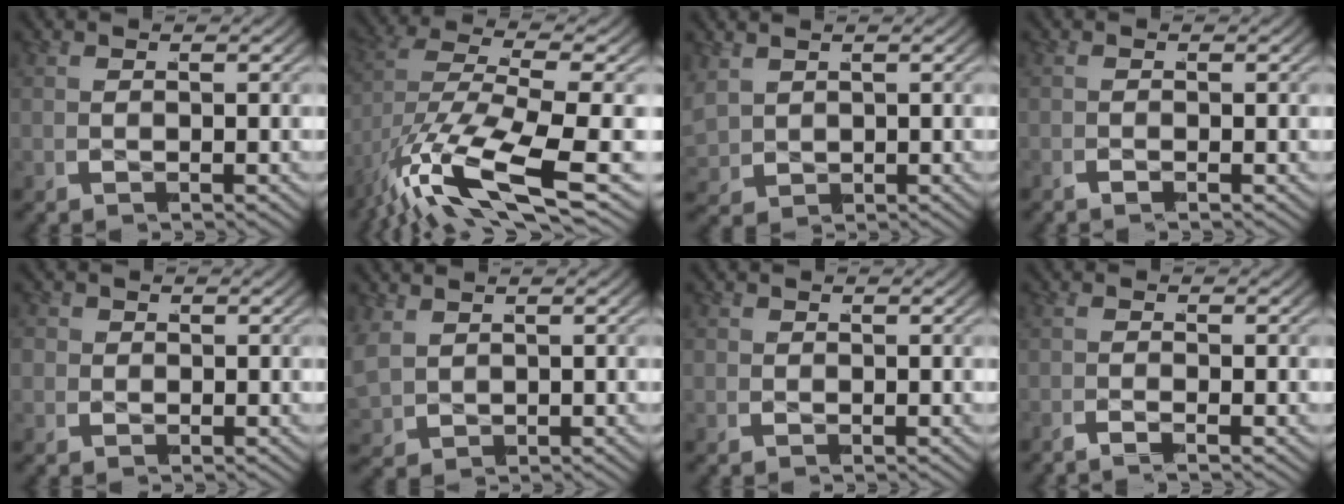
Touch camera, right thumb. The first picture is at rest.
{"total": 9.0, "force": [-2.2, 3.7, 7.8], "torque": [-0.180, -0.033, -0.022]}
{"total": 2.3, "force": [0.7, 1.9, 1.0], "torque": [-0.029, -0.010, 0.023]}
{"total": 0.7, "force": [-0.7, 0.1, 0.1], "torque": [-0.005, -0.004, -0.016]}
{"total": 2.2, "force": [0.1, 2.1, 0.8], "torque": [-0.021, -0.009, 0.003]}
{"total": 2.1, "force": [0.8, 1.7, 0.9], "torque": [-0.026, -0.006, 0.025]}
{"total": 0.8, "force": [0.0, 0.7, 0.1], "torque": [-0.002, -0.005, 0.001]}
{"total": 1.3, "force": [-1.3, -0.1, 0.2], "torque": [-0.009, -0.001, -0.033]}